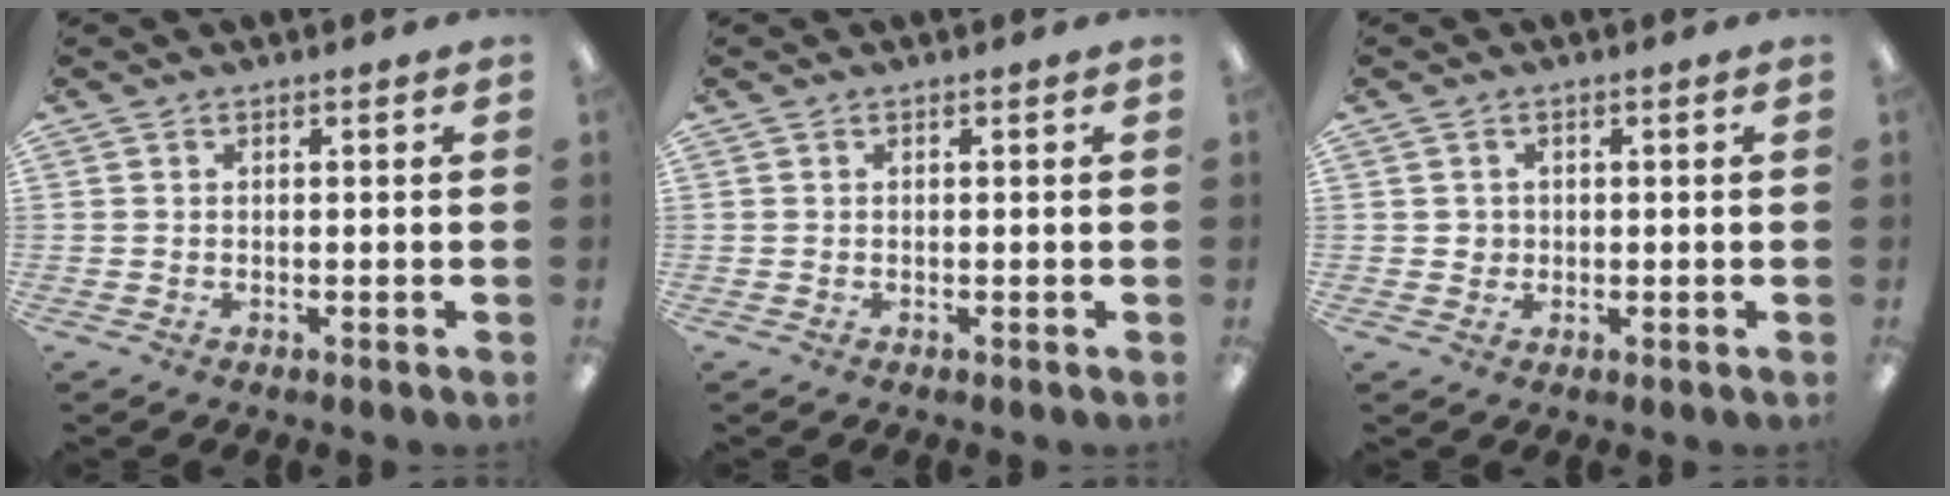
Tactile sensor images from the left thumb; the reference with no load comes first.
{"total": 0.0}
{"total": 2.0, "force": [0.7, 1.7, 0.7], "torque": [-0.016, 0.005, 0.011]}